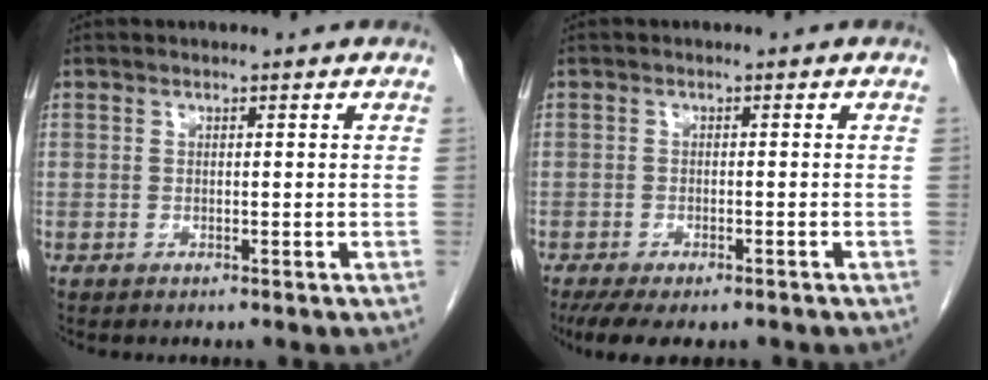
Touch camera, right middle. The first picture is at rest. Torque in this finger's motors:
{"motor_torque": [0.81, -0.60, 0.25, 0.08]}